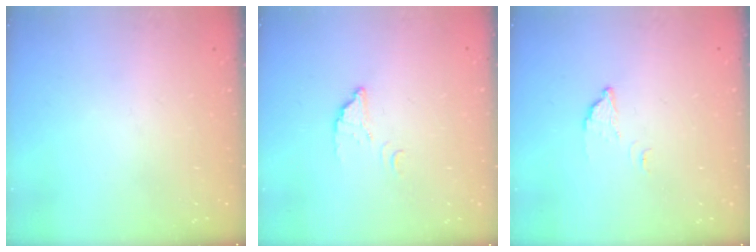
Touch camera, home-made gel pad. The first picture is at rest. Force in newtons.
{"total": 3.1, "press": 3.1, "slide": 0.2}
{"total": 2.5, "press": 2.5, "slide": 0.1}